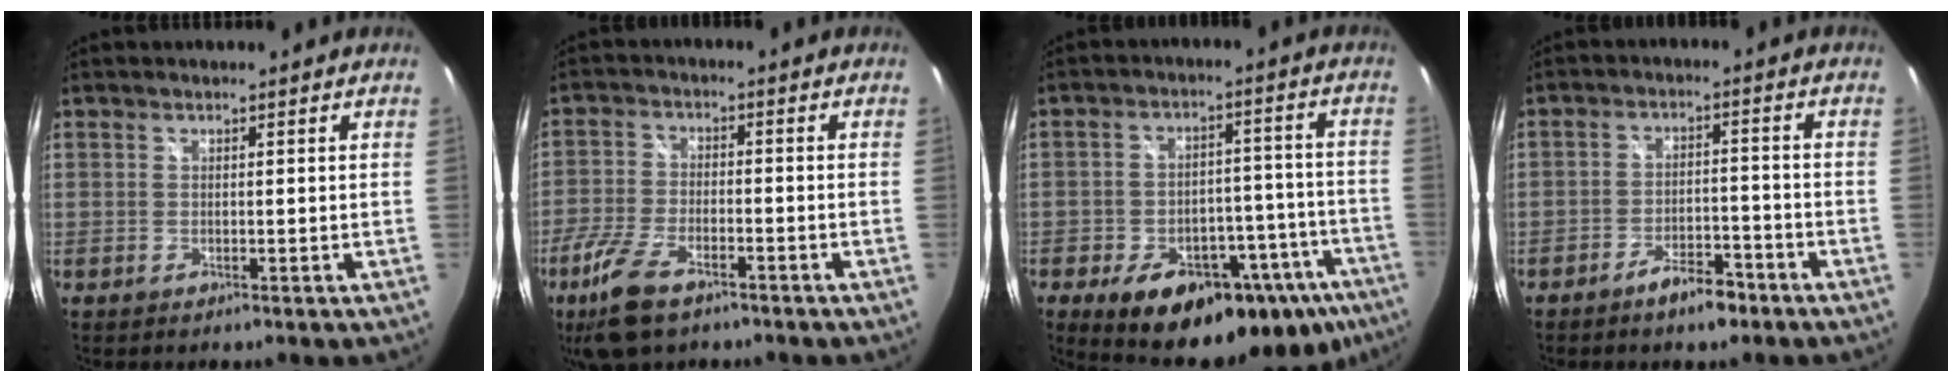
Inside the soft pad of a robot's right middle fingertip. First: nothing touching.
{"total": 10.0, "force": [-6.4, 4.3, 6.4], "torque": [-0.157, -0.019, -0.126]}
{"total": 25.7, "force": [-15.6, 13.0, 15.6], "torque": [-0.226, 0.007, -0.190]}
{"total": 6.0, "force": [-4.5, 2.2, 3.2], "torque": [-0.064, 0.006, -0.064]}